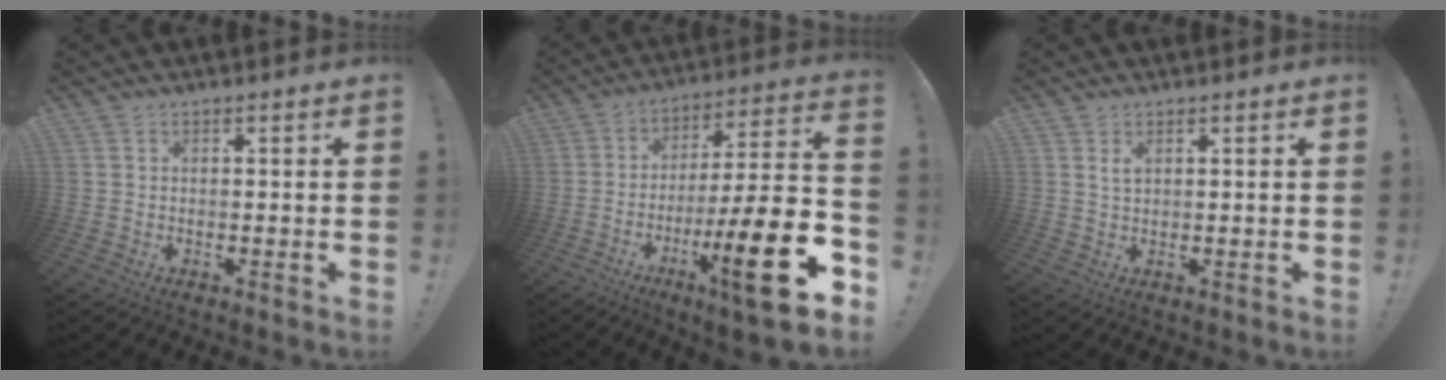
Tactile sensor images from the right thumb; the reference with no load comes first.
{"total": 22.9, "force": [-10.0, 3.1, 20.3], "torque": [-0.305, 0.042, -0.165]}
{"total": 1.7, "force": [0.9, 0.7, 1.3], "torque": [-0.023, -0.002, 0.015]}